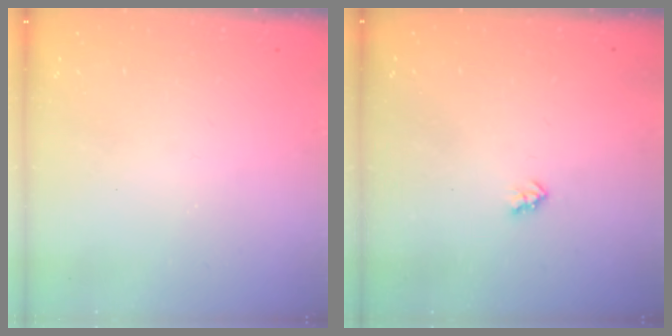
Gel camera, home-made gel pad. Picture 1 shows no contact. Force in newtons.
{"total": 2.0, "press": 2.0, "slide": 0.3}